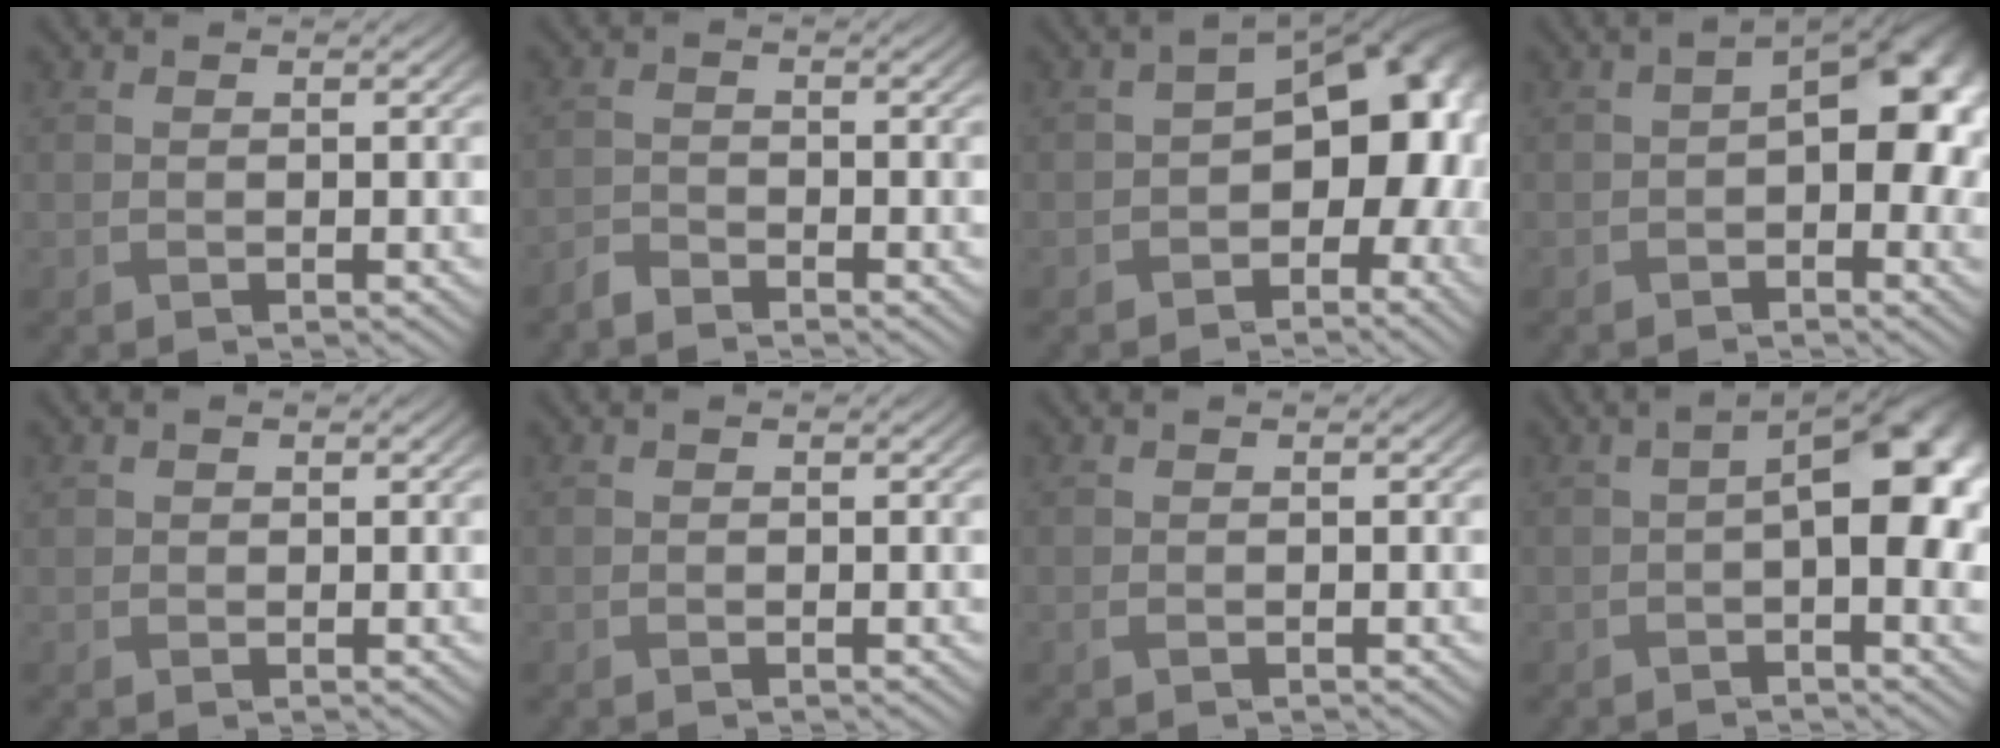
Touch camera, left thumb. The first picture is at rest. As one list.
[{"total": 1.9, "force": [-1.8, 0.3, 0.4], "torque": [-0.011, -0.003, -0.045]}, {"total": 10.1, "force": [-1.7, 6.5, 7.5], "torque": [-0.086, -0.007, -0.035]}, {"total": 9.6, "force": [0.1, 5.4, 7.9], "torque": [-0.099, -0.007, 0.009]}, {"total": 0.9, "force": [0.3, 0.8, 0.1], "torque": [-0.002, -0.003, 0.004]}, {"total": 0.0}, {"total": 0.5, "force": [-0.2, 0.3, 0.4], "torque": [-0.012, -0.003, -0.002]}, {"total": 9.5, "force": [0.2, 4.3, 8.5], "torque": [-0.115, -0.001, 0.007]}]